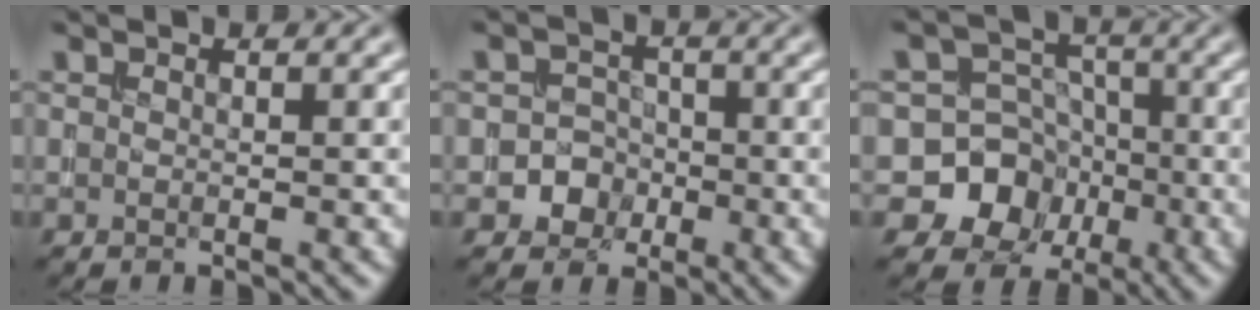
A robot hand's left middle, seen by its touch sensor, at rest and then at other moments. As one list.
[{"total": 2.9, "force": [-1.2, 2.6, 0.3], "torque": [0.023, 0.008, -0.031]}, {"total": 7.9, "force": [-2.8, 7.3, 1.6], "torque": [-0.010, 0.006, -0.074]}]